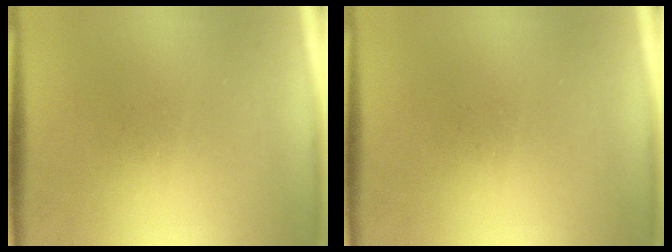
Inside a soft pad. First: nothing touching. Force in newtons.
{"total": 0.0}